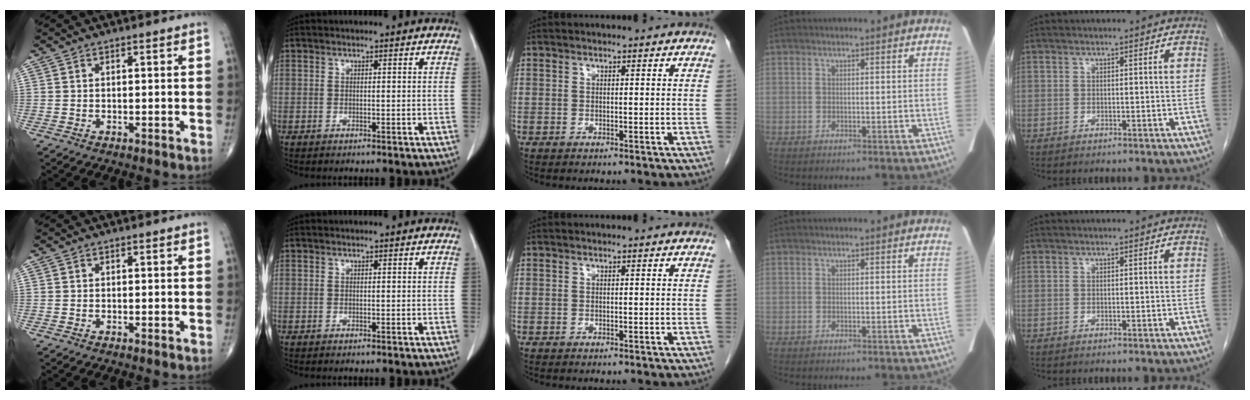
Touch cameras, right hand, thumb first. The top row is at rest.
{}